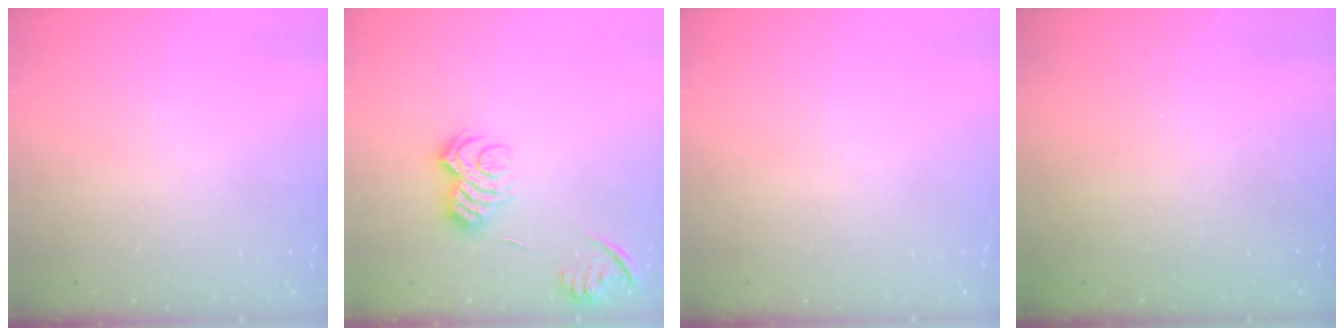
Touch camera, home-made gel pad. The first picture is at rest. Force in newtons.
{"total": 9.7, "press": 9.7, "slide": 0.4}
{"total": 0.0}
{"total": 2.4, "press": 2.3, "slide": 0.8}